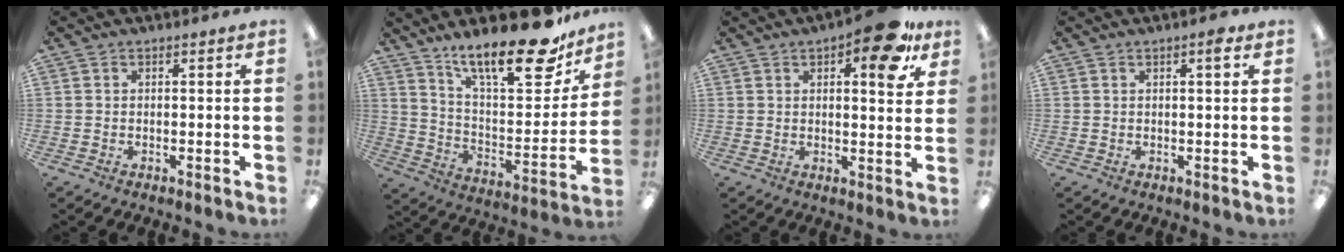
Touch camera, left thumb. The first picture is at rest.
{"total": 23.3, "force": [17.5, 7.0, 13.5], "torque": [-0.199, -0.126, 0.290]}
{"total": 12.9, "force": [7.0, 4.8, 9.6], "torque": [-0.123, -0.026, 0.110]}
{"total": 2.2, "force": [1.2, 0.5, 1.8], "torque": [-0.023, -0.002, 0.016]}